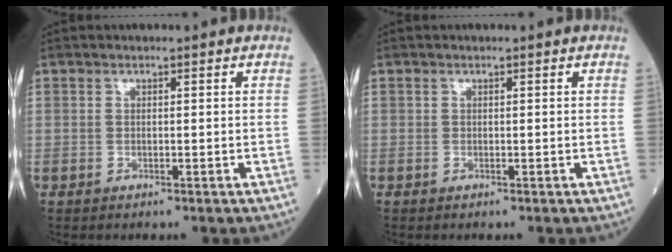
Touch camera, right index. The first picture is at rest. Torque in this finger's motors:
{"motor_torque": [0.01, -0.05, 0.02, 0.01]}